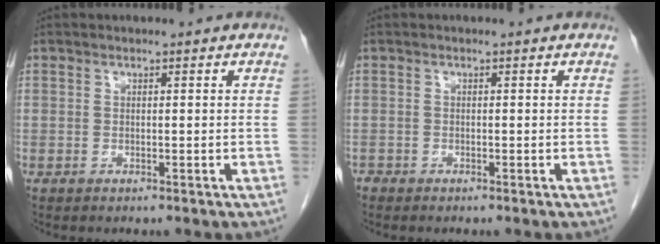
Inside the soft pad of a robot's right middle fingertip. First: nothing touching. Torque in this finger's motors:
{"motor_torque": [-0.02, 0.02, -0.01, -0.02]}